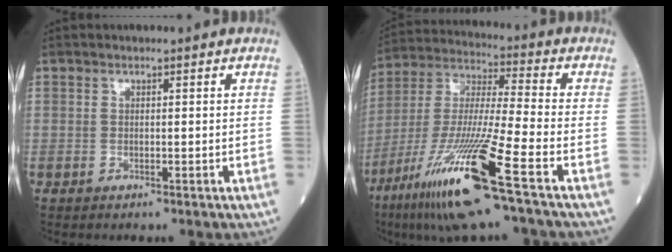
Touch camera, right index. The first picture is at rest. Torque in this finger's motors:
{"motor_torque": [1.56, -0.58, 1.05, 0.21]}